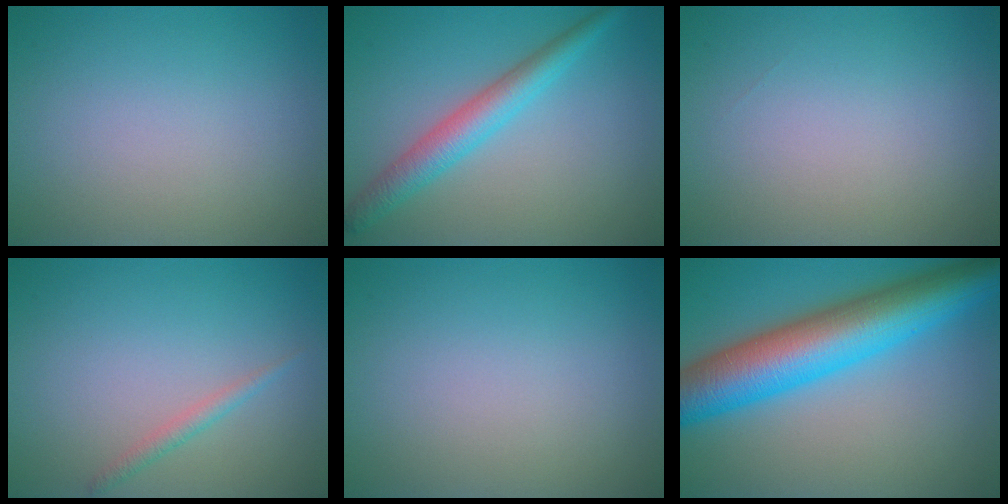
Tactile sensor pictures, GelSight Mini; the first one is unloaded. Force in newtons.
{"total": 3.8, "press": 3.8, "slide": 0.1}
{"total": 0.0}
{"total": 1.2, "press": 1.2, "slide": 0.0}
{"total": 0.0}
{"total": 11.0, "press": 11.0, "slide": 0.0}